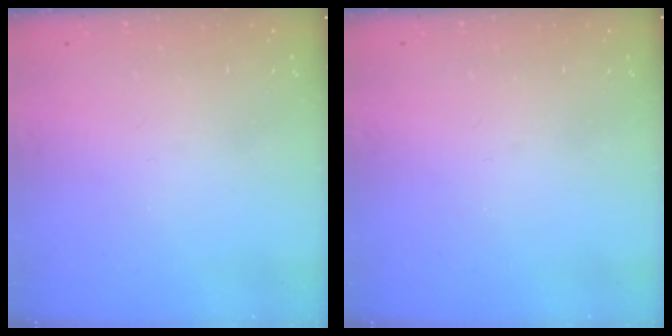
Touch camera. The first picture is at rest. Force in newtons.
{"total": 0.0}